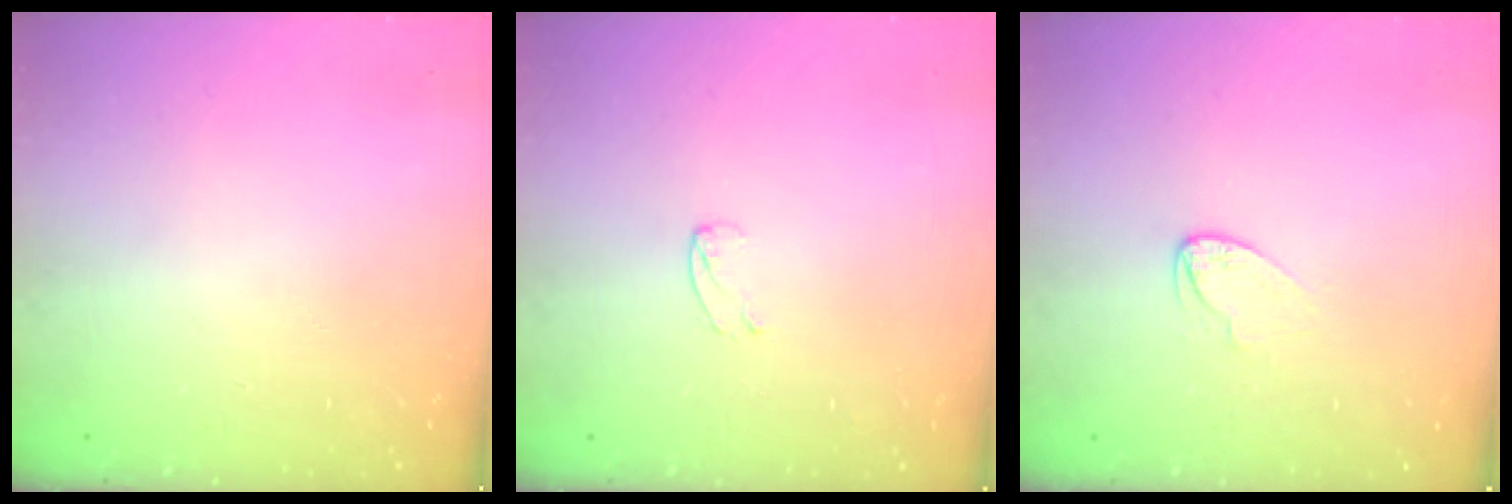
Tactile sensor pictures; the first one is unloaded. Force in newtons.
{"total": 3.6, "press": 3.6, "slide": 0.2}
{"total": 4.0, "press": 4.0, "slide": 0.3}